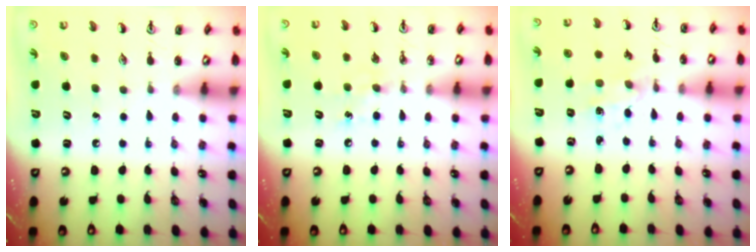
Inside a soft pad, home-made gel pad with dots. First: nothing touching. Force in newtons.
{"total": 5.9, "press": 5.9, "slide": 0.7}
{"total": 1.7, "press": 1.7, "slide": 0.3}